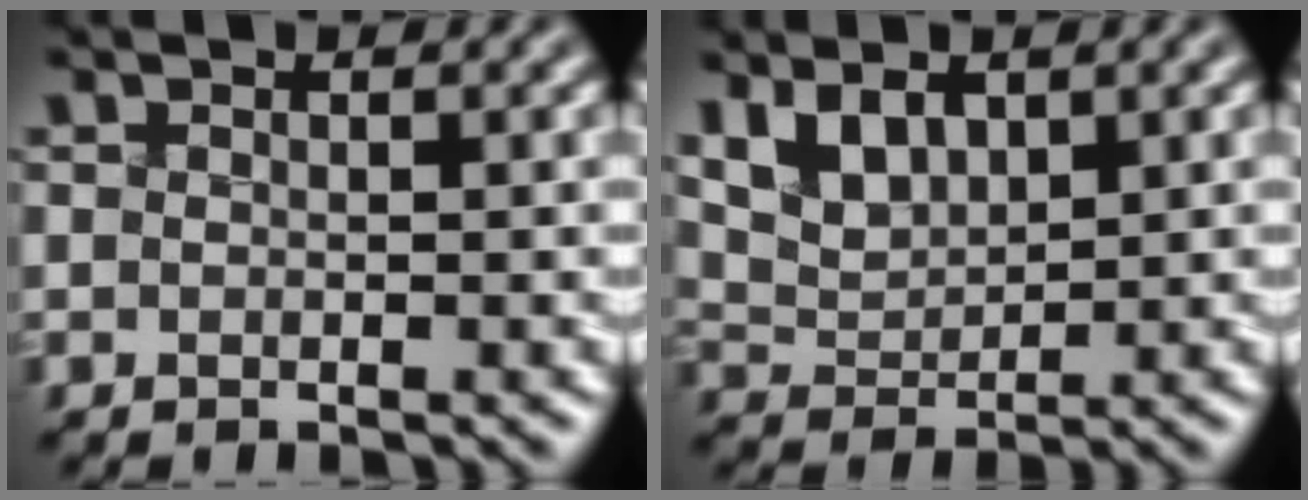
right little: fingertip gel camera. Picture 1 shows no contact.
{"total": 4.2, "force": [2.2, 2.4, 2.7], "torque": [-0.061, 0.011, 0.048]}